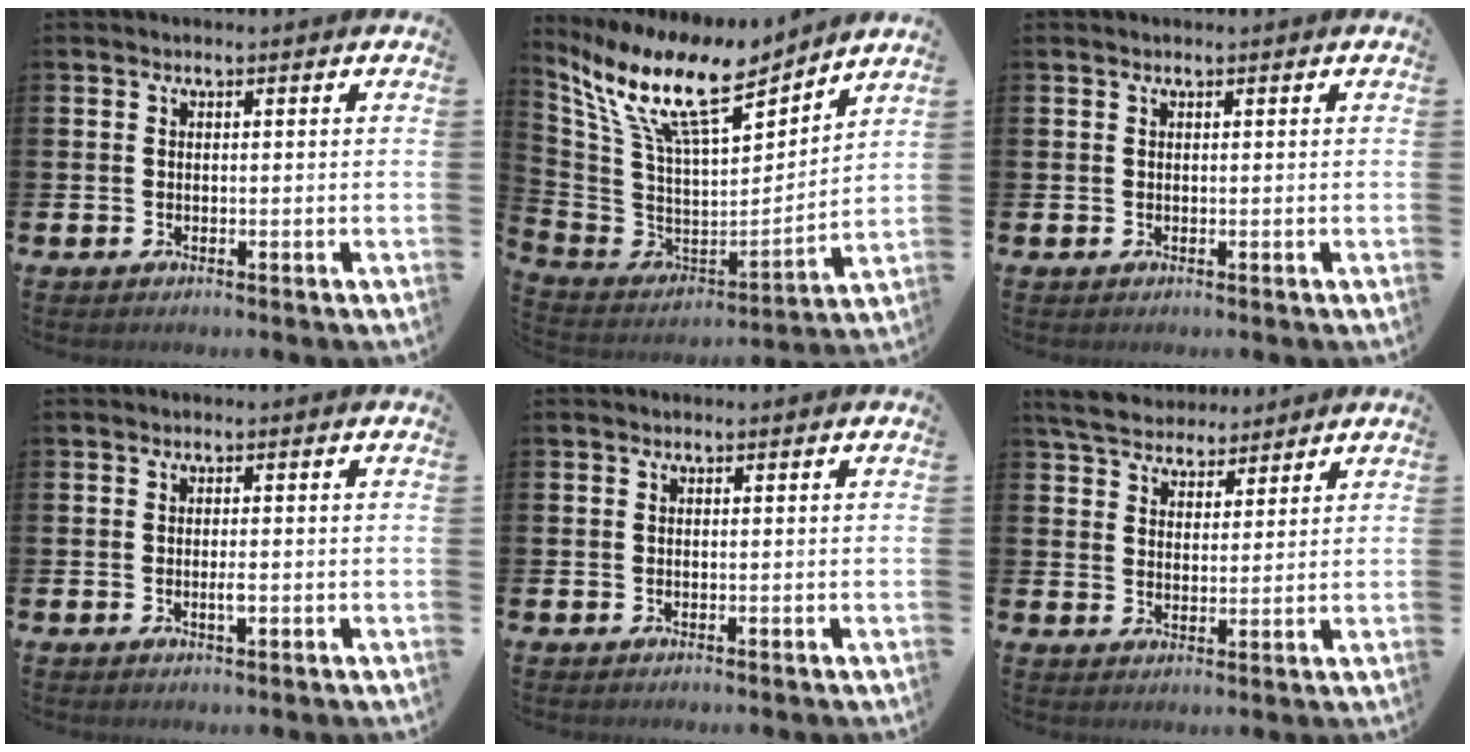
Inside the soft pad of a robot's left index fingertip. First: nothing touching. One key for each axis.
{"total": 12.8, "fx": 9.9, "fy": 3.9, "fz": 7.1, "tx": -0.186, "ty": -0.062, "tz": 0.172}
{"total": 0.0}
{"total": 1.3, "fx": -0.5, "fy": 0.3, "fz": 1.2, "tx": -0.016, "ty": -0.004, "tz": -0.010}
{"total": 0.0}
{"total": 5.4, "fx": 5.2, "fy": 1.6, "fz": 0.7, "tx": -0.036, "ty": -0.020, "tz": 0.094}